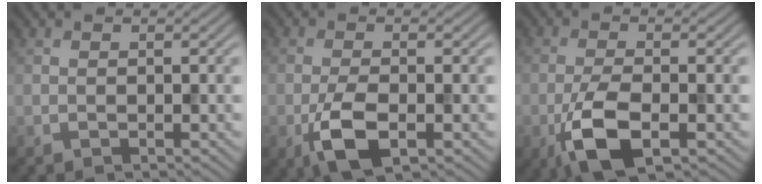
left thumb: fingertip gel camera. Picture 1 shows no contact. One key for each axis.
{"total": 5.8, "fx": -2.2, "fy": 2.3, "fz": 4.9, "tx": -0.104, "ty": -0.005, "tz": -0.046}
{"total": 7.4, "fx": -3.0, "fy": 2.7, "fz": 6.3, "tx": -0.130, "ty": -0.003, "tz": -0.066}